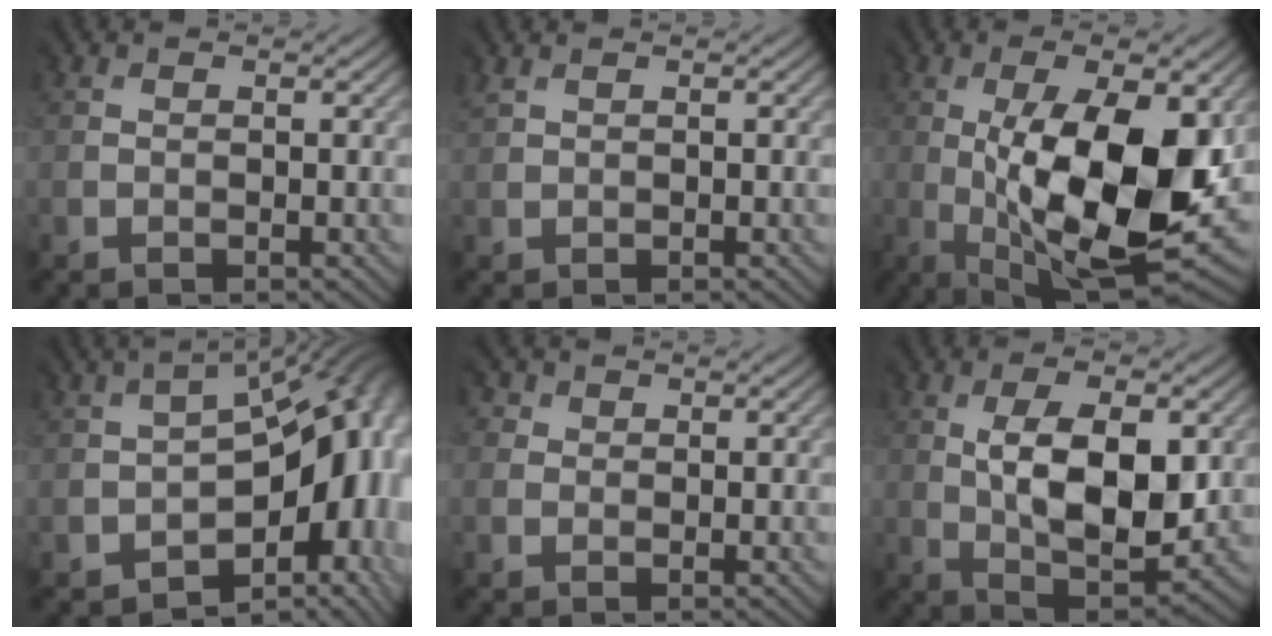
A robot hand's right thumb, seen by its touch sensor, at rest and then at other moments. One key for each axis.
{"total": 1.0, "fx": 0.8, "fy": 0.3, "fz": 0.6, "tx": -0.017, "ty": 0.004, "tz": 0.012}
{"total": 17.3, "fx": -1.2, "fy": 6.6, "fz": 15.9, "tx": -0.250, "ty": -0.006, "tz": -0.008}
{"total": 11.3, "fx": -3.4, "fy": 6.2, "fz": 8.8, "tx": -0.100, "ty": -0.015, "tz": -0.047}
{"total": 2.4, "fx": 0.7, "fy": 2.2, "fz": 0.7, "tx": -0.022, "ty": 0.006, "tz": 0.002}
{"total": 10.2, "fx": 1.1, "fy": 4.9, "fz": 8.9, "tx": -0.154, "ty": -0.003, "tz": 0.028}